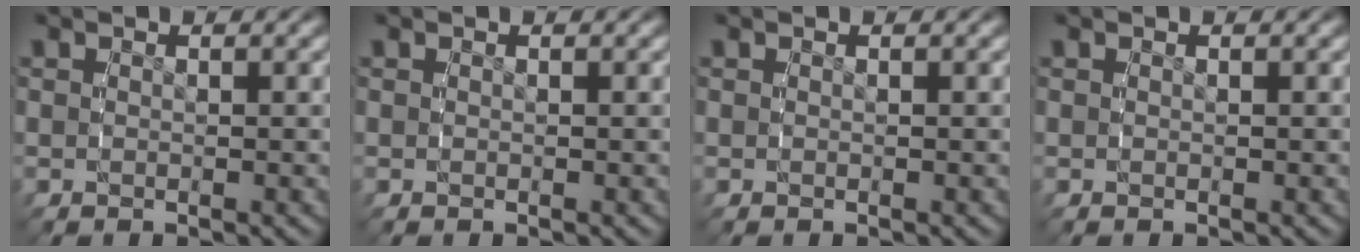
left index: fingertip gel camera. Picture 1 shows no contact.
{"total": 0.0}
{"total": 0.0}
{"total": 0.0}